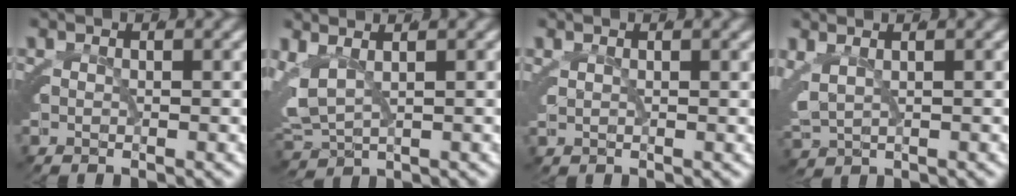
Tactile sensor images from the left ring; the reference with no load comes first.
{"total": 5.3, "force": [-0.6, 4.4, 2.8], "torque": [-0.095, -0.018, -0.005]}
{"total": 1.5, "force": [0.5, -1.4, -0.4], "torque": [0.018, 0.011, 0.006]}
{"total": 2.8, "force": [0.2, 2.3, 1.6], "torque": [-0.057, -0.005, 0.007]}